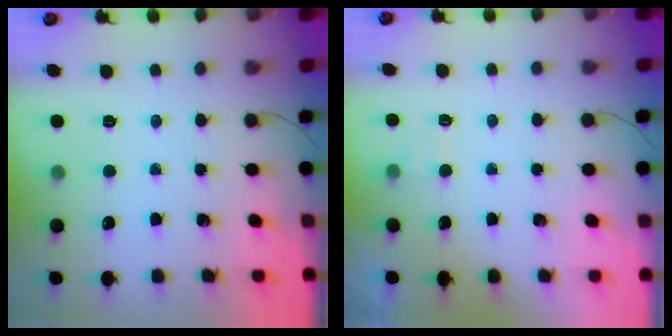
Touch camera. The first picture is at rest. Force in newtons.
{"total": 1.4, "press": 1.0, "slide": 1.0}